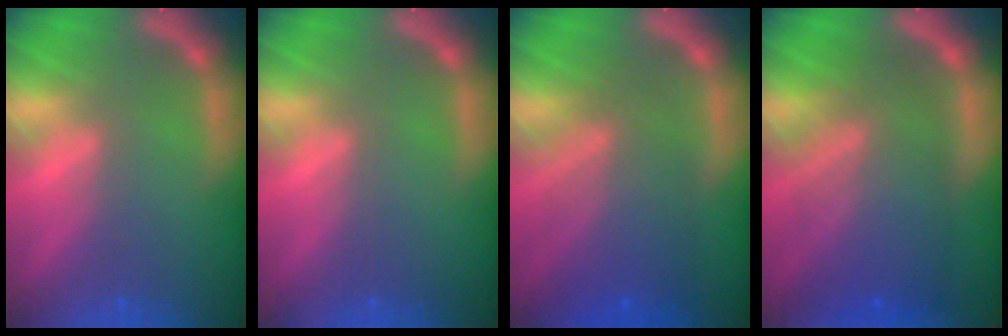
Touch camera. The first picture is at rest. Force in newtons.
{"total": 0.0}
{"total": 7.5}
{"total": 9.1}